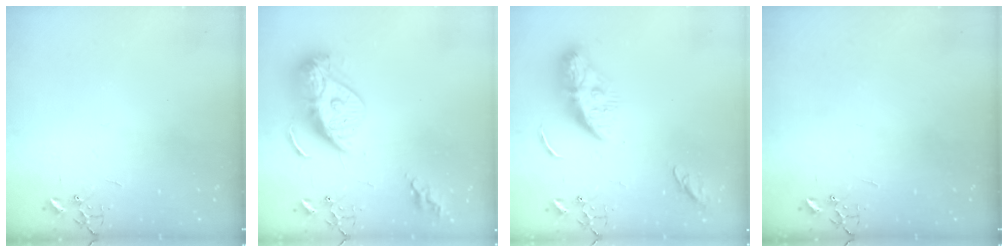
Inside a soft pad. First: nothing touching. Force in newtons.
{"total": 15.5, "press": 15.4, "slide": 1.3}
{"total": 11.4, "press": 11.3, "slide": 1.0}
{"total": 0.0}